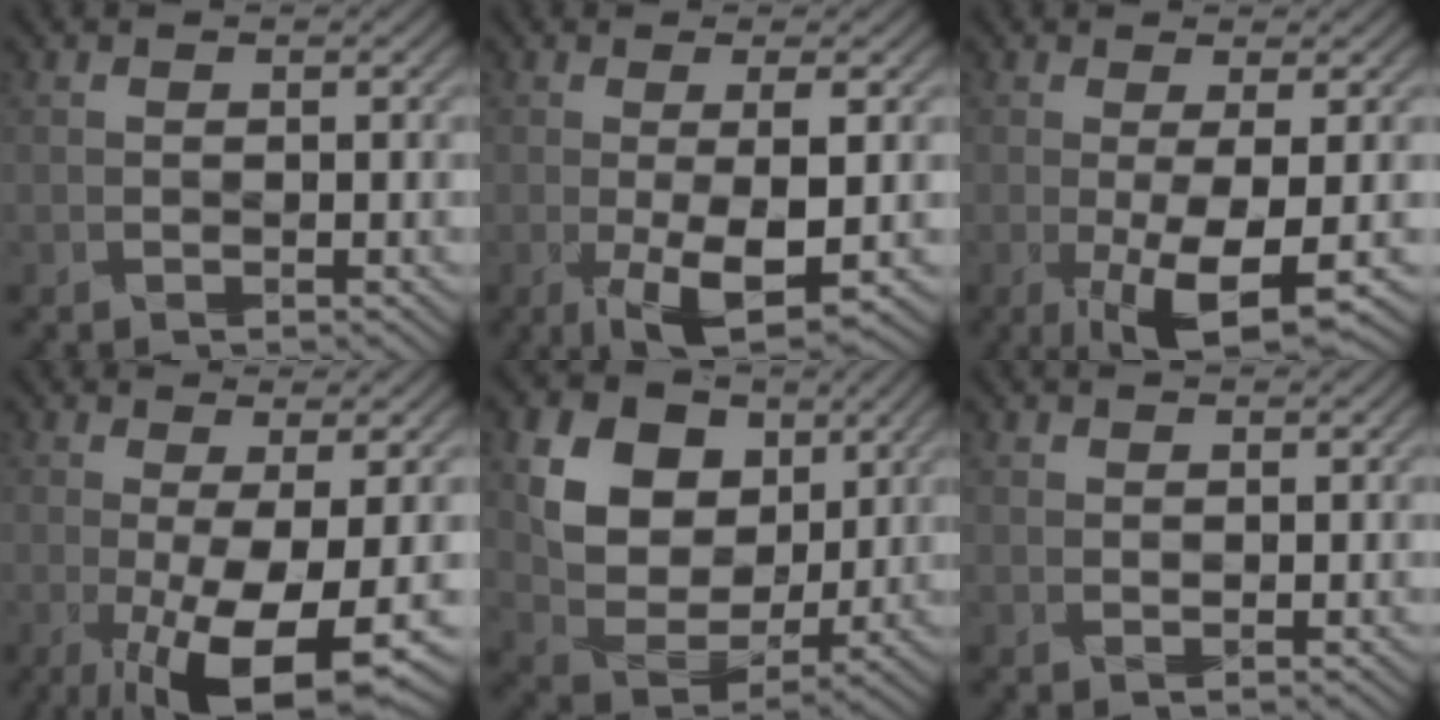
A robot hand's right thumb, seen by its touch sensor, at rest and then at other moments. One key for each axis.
{"total": 7.3, "fx": -1.4, "fy": 1.7, "fz": 7.0, "tx": -0.118, "ty": -0.005, "tz": -0.020}
{"total": 7.7, "fx": -1.7, "fy": 1.9, "fz": 7.3, "tx": -0.122, "ty": -0.008, "tz": -0.023}
{"total": 10.3, "fx": -2.6, "fy": 2.8, "fz": 9.6, "tx": -0.164, "ty": -0.014, "tz": -0.028}
{"total": 11.4, "fx": 4.3, "fy": 8.3, "fz": 6.5, "tx": -0.148, "ty": -0.004, "tz": 0.074}
{"total": 0.9, "fx": 0.8, "fy": 0.3, "fz": 0.4, "tx": -0.013, "ty": -0.003, "tz": 0.017}